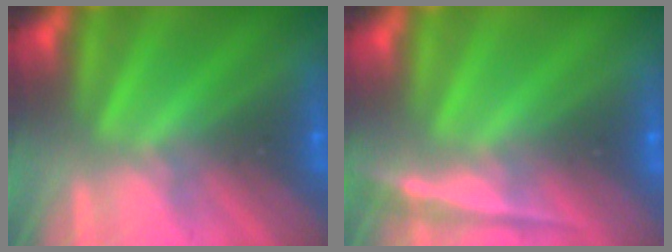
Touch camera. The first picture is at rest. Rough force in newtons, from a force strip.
{"total": 1.9}